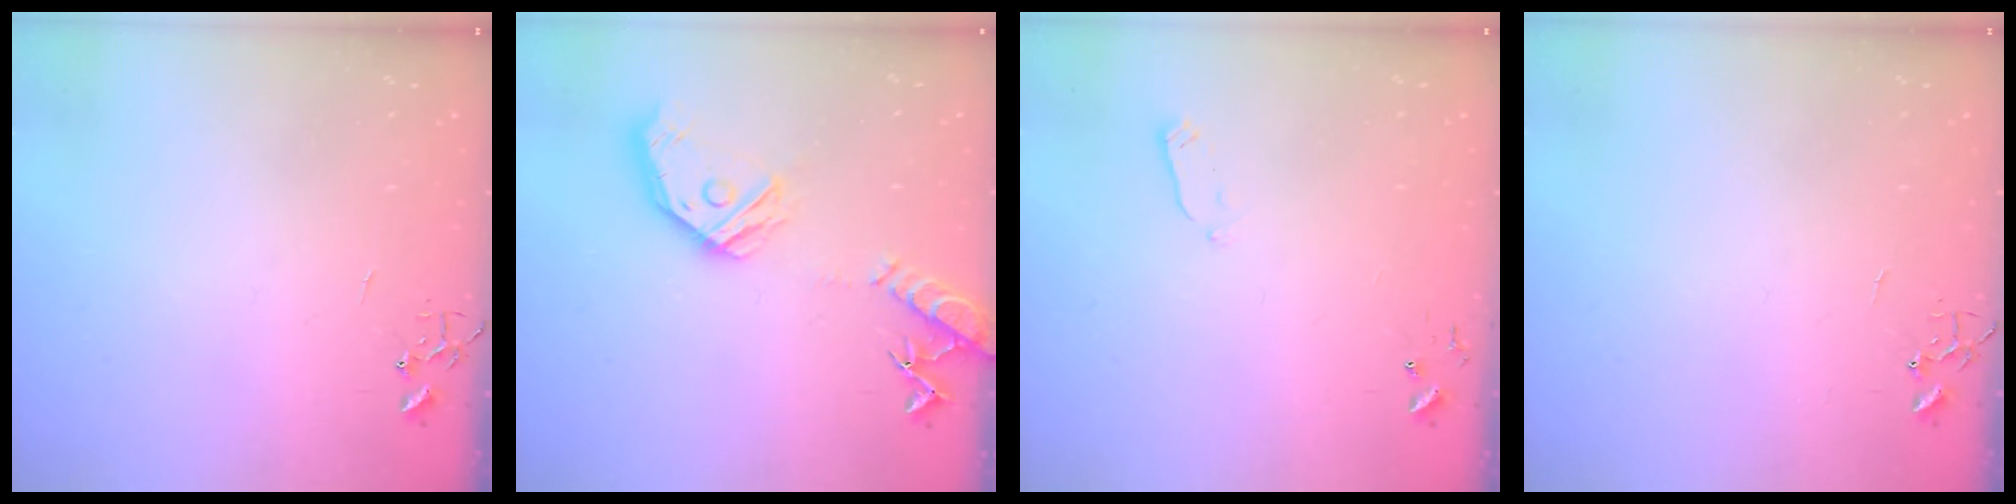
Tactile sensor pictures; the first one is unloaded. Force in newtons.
{"total": 17.1, "press": 16.9, "slide": 2.2}
{"total": 2.7, "press": 2.6, "slide": 0.4}
{"total": 0.0}